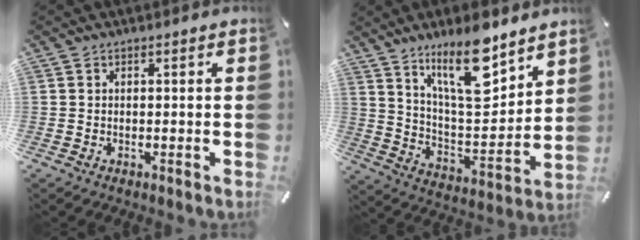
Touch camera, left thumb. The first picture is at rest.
{"total": 17.3, "force": [11.7, 6.3, 11.1], "torque": [-0.187, -0.068, 0.198]}